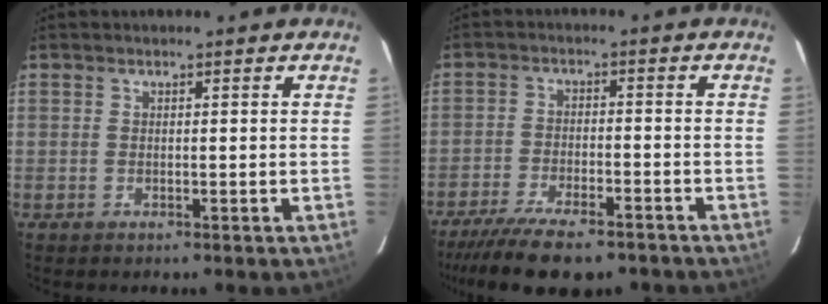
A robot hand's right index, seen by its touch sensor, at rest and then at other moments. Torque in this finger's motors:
{"motor_torque": [1.15, -1.00, 0.67, 0.15]}